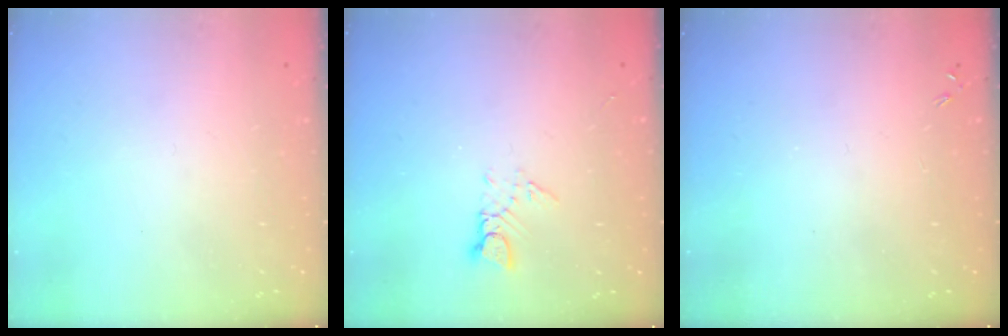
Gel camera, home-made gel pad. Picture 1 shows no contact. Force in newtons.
{"total": 3.1, "press": 3.1, "slide": 0.1}
{"total": 0.0}